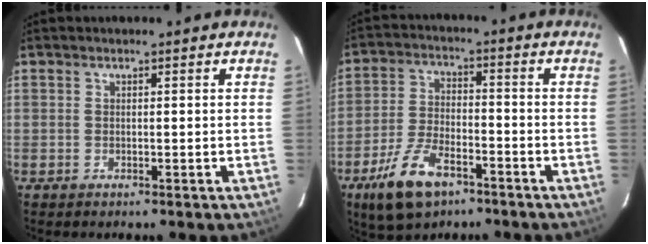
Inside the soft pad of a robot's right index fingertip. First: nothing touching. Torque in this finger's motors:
{"motor_torque": [1.25, -0.89, 0.50, 0.06]}